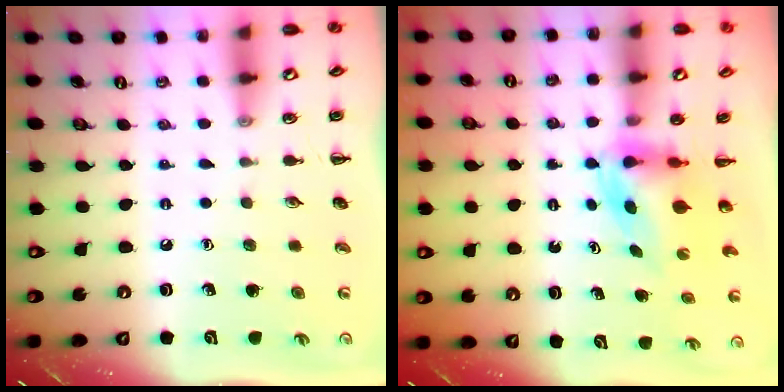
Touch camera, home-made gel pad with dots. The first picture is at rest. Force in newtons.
{"total": 5.3, "press": 5.2, "slide": 0.9}